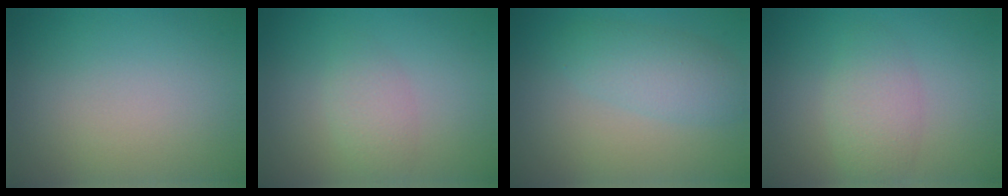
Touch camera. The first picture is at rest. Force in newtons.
{"total": 1.8, "press": 1.8, "slide": 0.1}
{"total": 3.3, "press": 3.3, "slide": 0.1}
{"total": 2.7, "press": 2.7, "slide": 0.1}